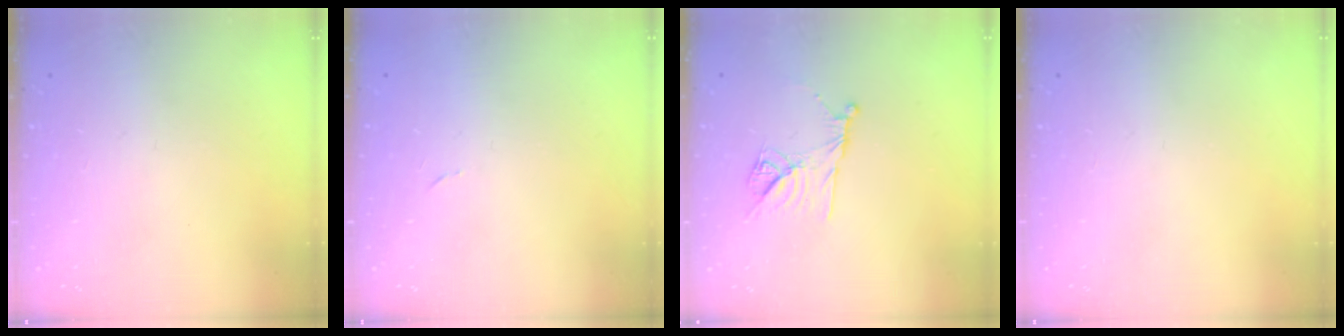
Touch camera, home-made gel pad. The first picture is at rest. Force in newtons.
{"total": 2.4, "press": 2.4, "slide": 0.4}
{"total": 9.9, "press": 9.8, "slide": 1.2}
{"total": 0.0}